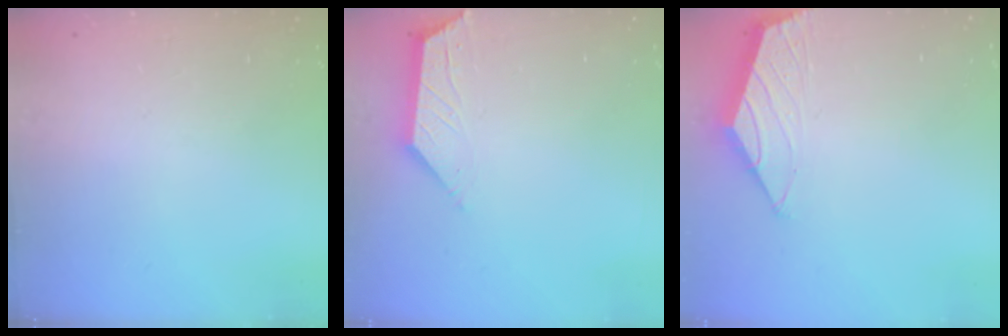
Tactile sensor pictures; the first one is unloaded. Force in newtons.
{"total": 2.9, "press": 2.8, "slide": 0.5}
{"total": 1.5, "press": 1.4, "slide": 0.5}